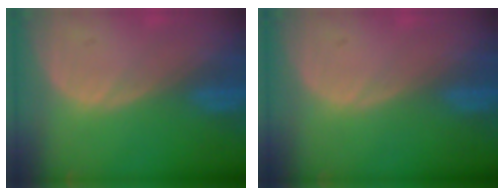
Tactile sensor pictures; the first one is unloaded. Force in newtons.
{"total": 0.0}